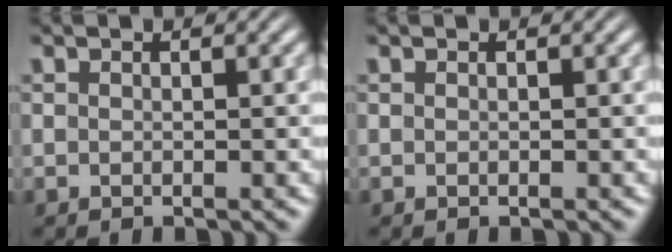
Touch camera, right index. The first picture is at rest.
{"total": 0.0}